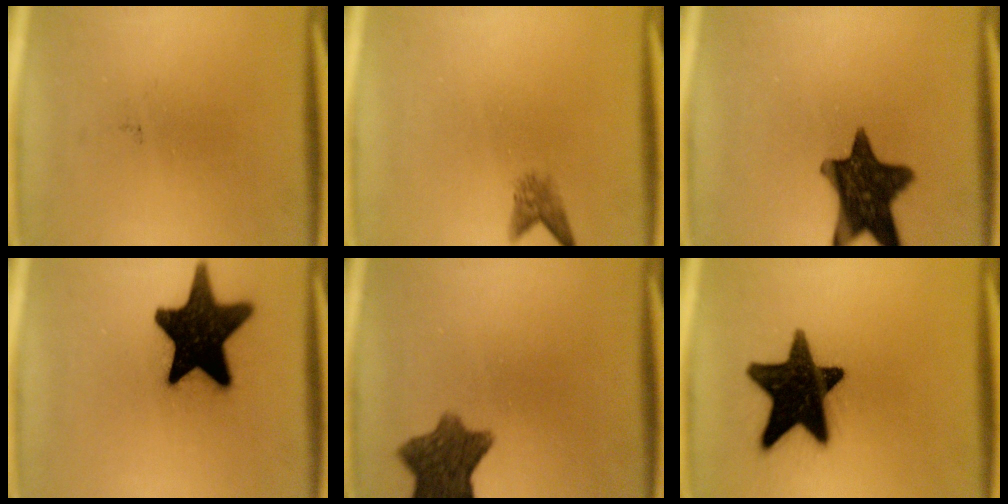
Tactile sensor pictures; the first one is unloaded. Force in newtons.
{"total": 2.0}
{"total": 14.1}
{"total": 19.8}
{"total": 9.0}
{"total": 18.3}